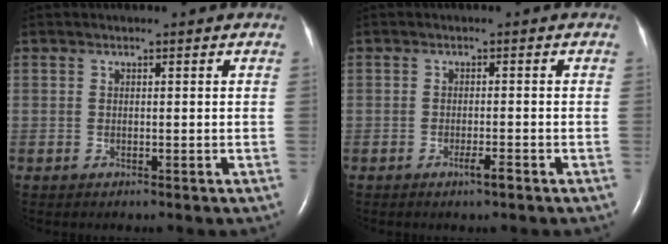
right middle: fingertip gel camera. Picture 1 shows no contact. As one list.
[{"total": 1.7, "force": [-1.1, 0.0, 1.3], "torque": [-0.026, -0.002, -0.019]}]